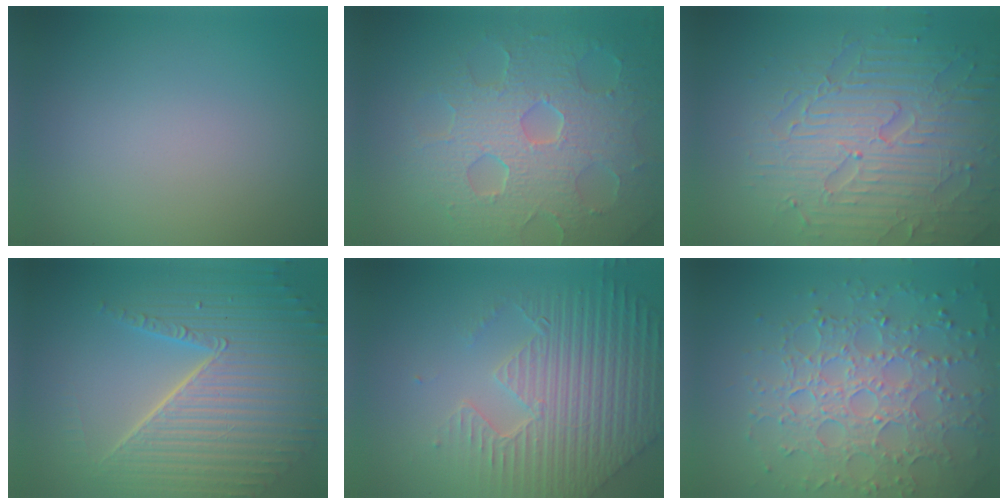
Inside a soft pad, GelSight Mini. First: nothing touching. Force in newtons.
{"total": 8.6, "press": 6.1, "slide": 6.0}
{"total": 8.4, "press": 6.1, "slide": 5.8}
{"total": 10.1, "press": 6.5, "slide": 7.7}
{"total": 8.0, "press": 5.9, "slide": 5.4}
{"total": 7.7, "press": 5.6, "slide": 5.4}